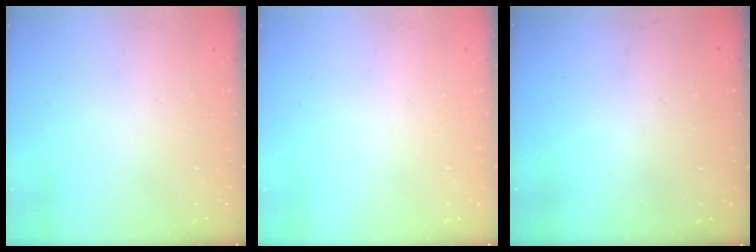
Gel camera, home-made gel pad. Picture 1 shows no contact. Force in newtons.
{"total": 0.0}
{"total": 3.3, "press": 3.3, "slide": 0.1}